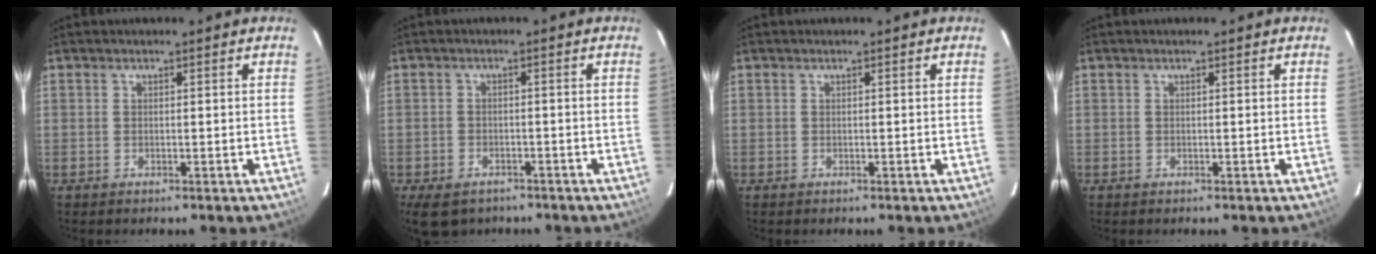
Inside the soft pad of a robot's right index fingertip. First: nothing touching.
{"total": 8.1, "force": [-5.6, 4.8, 3.4], "torque": [-0.083, -0.009, -0.084]}
{"total": 0.0}
{"total": 0.0}